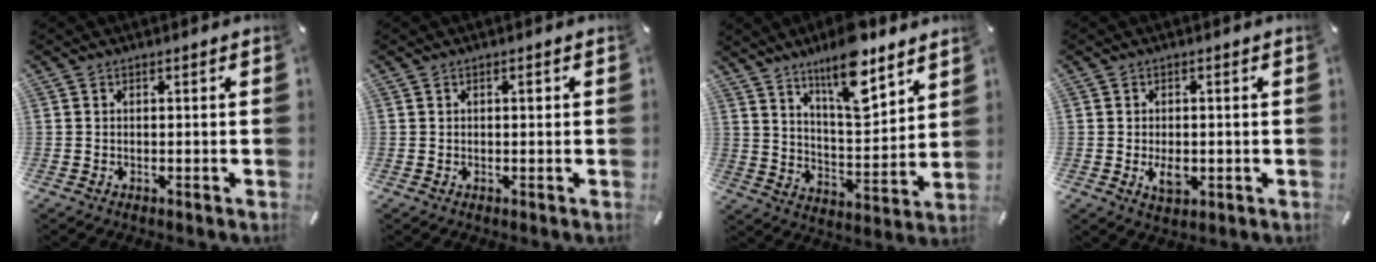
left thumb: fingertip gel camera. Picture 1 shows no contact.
{"total": 1.1, "force": [0.3, 0.6, 0.9], "torque": [-0.011, 0.000, 0.002]}
{"total": 14.7, "force": [10.7, 5.0, 8.8], "torque": [-0.144, -0.065, 0.183]}
{"total": 4.5, "force": [-0.7, 2.7, 3.5], "torque": [-0.065, -0.004, -0.013]}